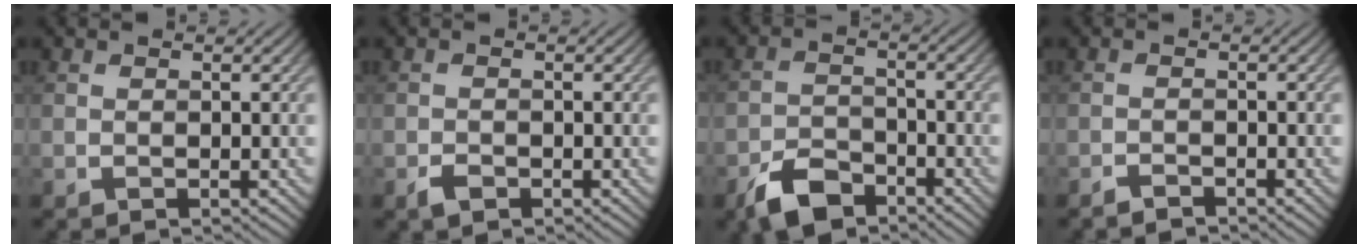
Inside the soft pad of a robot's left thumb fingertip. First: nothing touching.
{"total": 1.5, "force": [-1.0, 0.9, 0.8], "torque": [-0.016, -0.002, -0.021]}
{"total": 5.8, "force": [-4.4, 2.8, 2.7], "torque": [-0.051, -0.004, -0.091]}
{"total": 1.5, "force": [-1.4, 0.2, 0.4], "torque": [-0.006, 0.000, -0.028]}